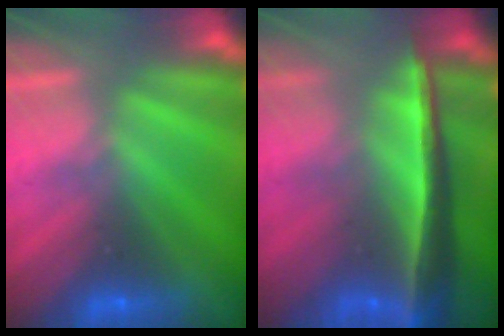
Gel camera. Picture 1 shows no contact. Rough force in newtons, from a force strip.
{"total": 8.4}